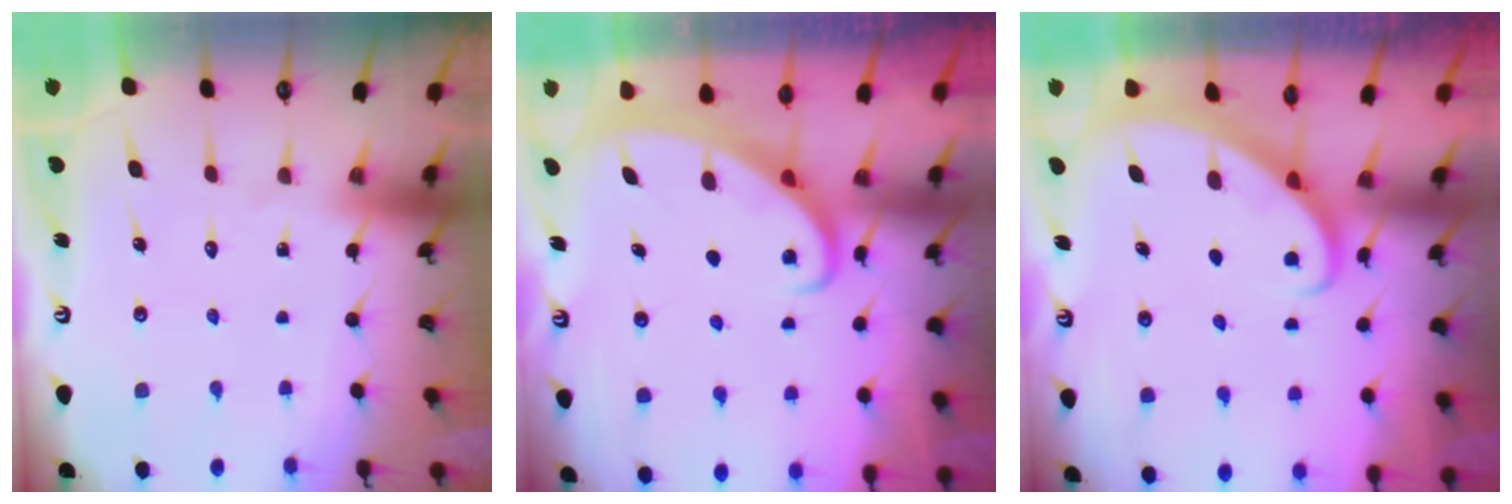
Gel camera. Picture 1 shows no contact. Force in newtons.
{"total": 2.4, "press": 2.4, "slide": 0.4}
{"total": 2.8, "press": 2.8, "slide": 0.2}